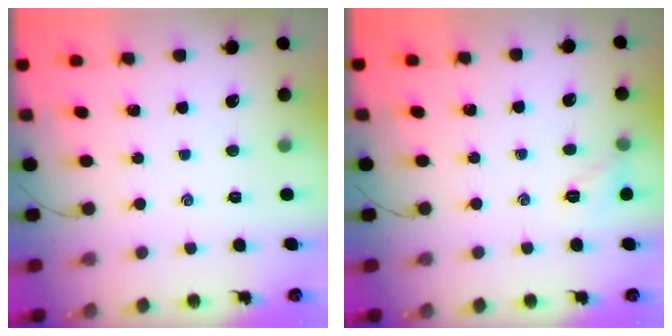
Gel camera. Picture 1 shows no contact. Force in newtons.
{"total": 6.4, "press": 6.3, "slide": 1.5}